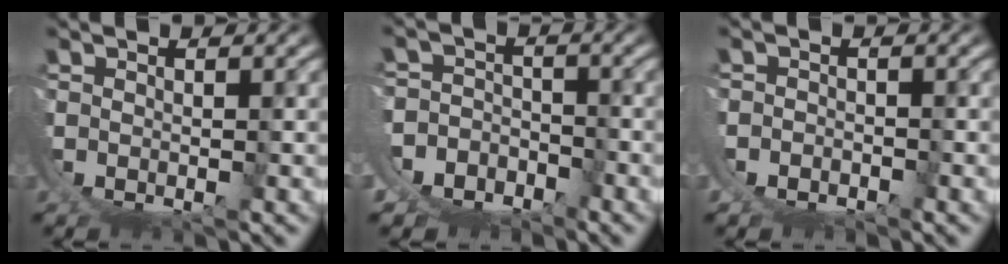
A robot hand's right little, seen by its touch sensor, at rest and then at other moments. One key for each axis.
{"total": 6.8, "fx": -0.5, "fy": 6.2, "fz": 2.8, "tx": -0.079, "ty": -0.025, "tz": -0.012}
{"total": 2.6, "fx": -0.2, "fy": 2.4, "fz": 0.8, "tx": -0.033, "ty": -0.004, "tz": -0.004}